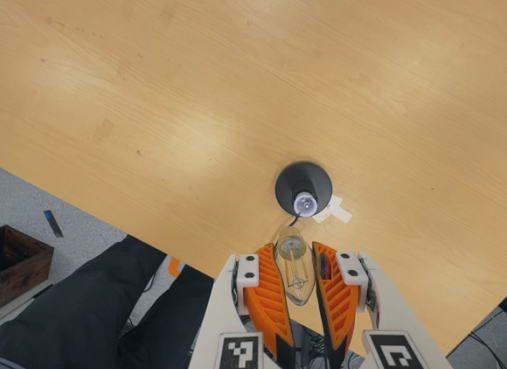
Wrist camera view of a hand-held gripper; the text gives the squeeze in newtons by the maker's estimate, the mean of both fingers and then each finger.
{"total": 20.4, "left": 25.5, "right": 15.4}